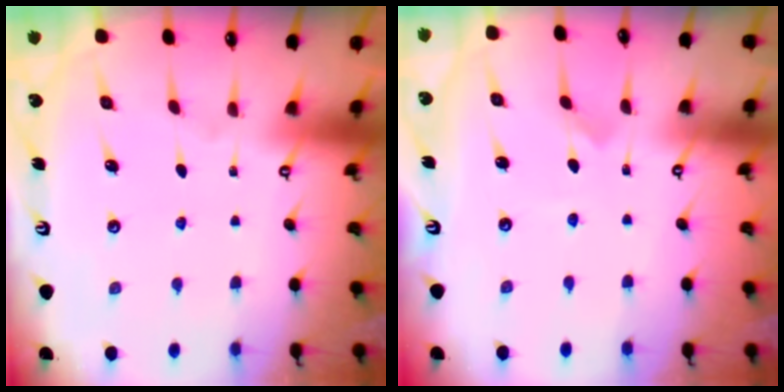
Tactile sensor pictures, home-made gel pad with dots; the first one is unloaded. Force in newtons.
{"total": 0.0}